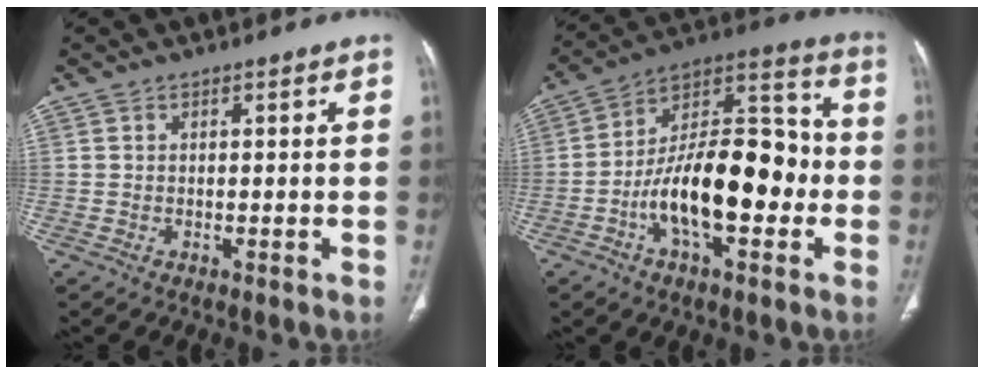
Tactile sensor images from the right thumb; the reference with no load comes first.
{"total": 22.7, "force": [-4.5, 11.2, 19.2], "torque": [-0.285, 0.050, -0.076]}